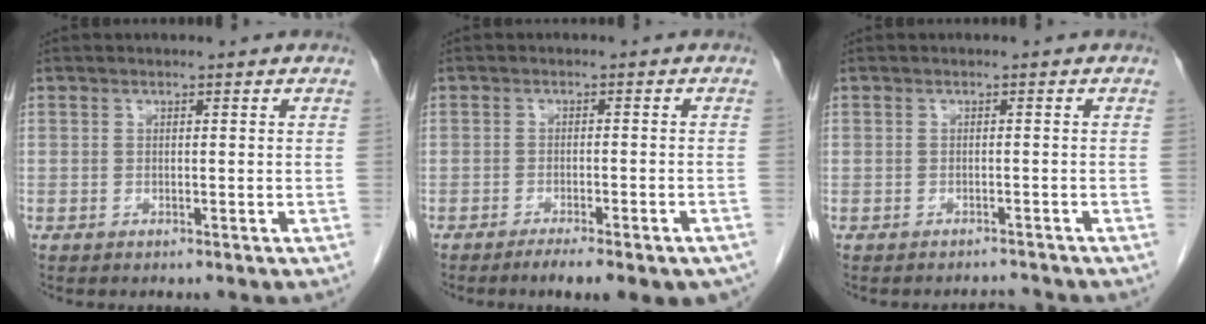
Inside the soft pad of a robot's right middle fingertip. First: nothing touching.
{"total": 10.1, "force": [-7.8, 2.1, 6.1], "torque": [-0.065, 0.000, -0.103]}
{"total": 1.8, "force": [-1.8, -0.1, -0.3], "torque": [0.005, -0.010, -0.021]}